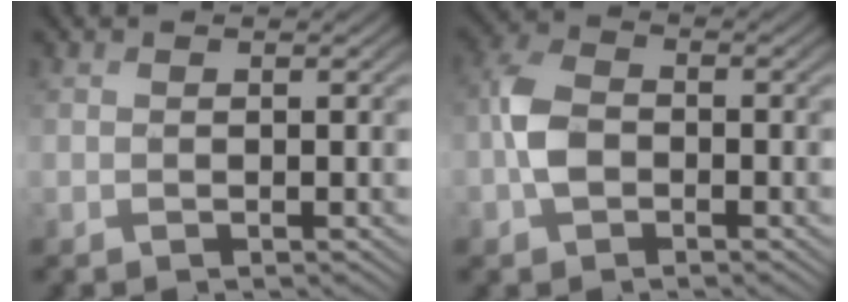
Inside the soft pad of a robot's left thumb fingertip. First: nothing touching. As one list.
[{"total": 4.4, "force": [-0.9, 3.0, 3.1], "torque": [-0.070, 0.009, -0.028]}]